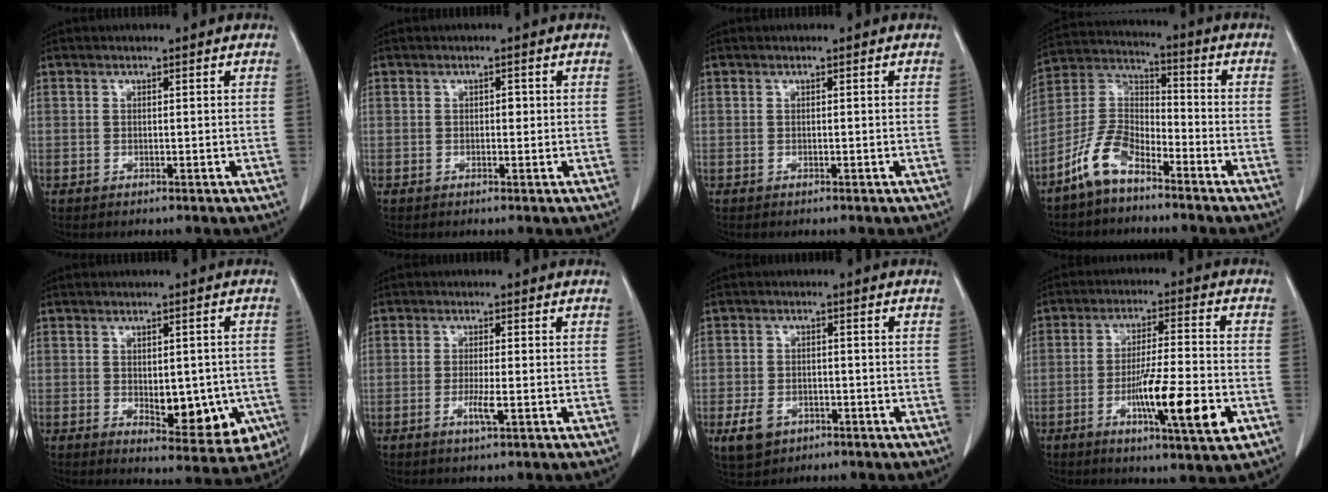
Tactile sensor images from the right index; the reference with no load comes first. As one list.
[{"total": 1.4, "force": [0.0, 0.9, 1.1], "torque": [-0.019, 0.007, 0.000]}, {"total": 0.0}, {"total": 9.9, "force": [-6.9, 4.2, 5.8], "torque": [-0.137, 0.013, -0.142]}, {"total": 12.1, "force": [-3.1, 6.1, 10.0], "torque": [-0.126, 0.005, -0.024]}, {"total": 3.4, "force": [-1.1, 0.6, 3.1], "torque": [-0.061, -0.002, -0.018]}, {"total": 5.8, "force": [-2.8, 4.1, 3.0], "torque": [-0.064, 0.002, -0.038]}, {"total": 13.4, "force": [-4.6, 1.5, 12.5], "torque": [-0.208, -0.010, -0.073]}]